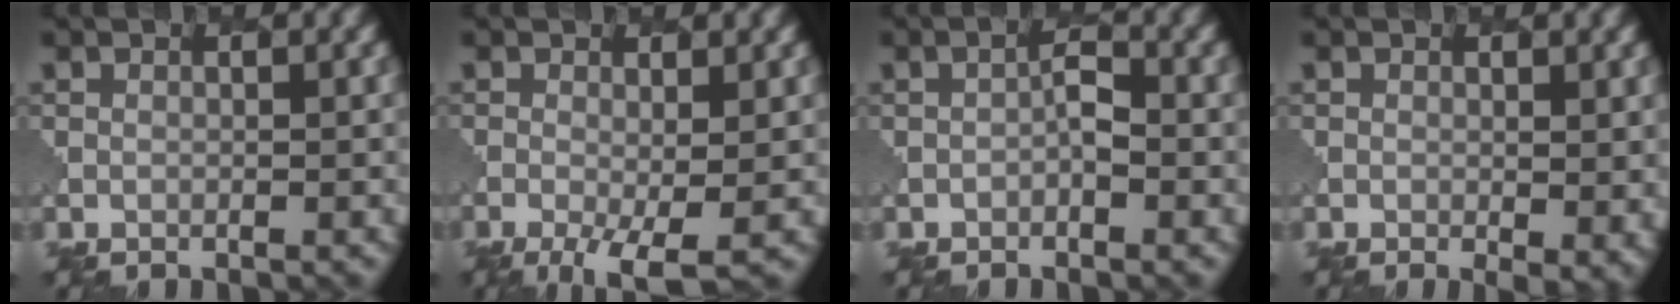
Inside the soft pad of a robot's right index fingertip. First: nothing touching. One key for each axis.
{"total": 4.3, "fx": -1.5, "fy": 1.3, "fz": 3.8, "tx": -0.073, "ty": -0.009, "tz": -0.024}
{"total": 1.1, "fx": -0.4, "fy": 0.4, "fz": 1.0, "tx": -0.017, "ty": 0.002, "tz": -0.007}
{"total": 3.1, "fx": 0.0, "fy": 1.2, "fz": 2.9, "tx": -0.038, "ty": -0.012, "tz": 0.003}